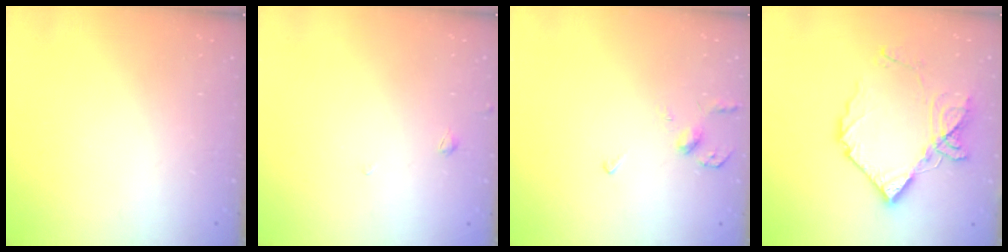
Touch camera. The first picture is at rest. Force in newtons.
{"total": 2.1, "press": 2.1, "slide": 0.5}
{"total": 4.3, "press": 4.3, "slide": 0.8}
{"total": 15.9, "press": 15.8, "slide": 2.0}